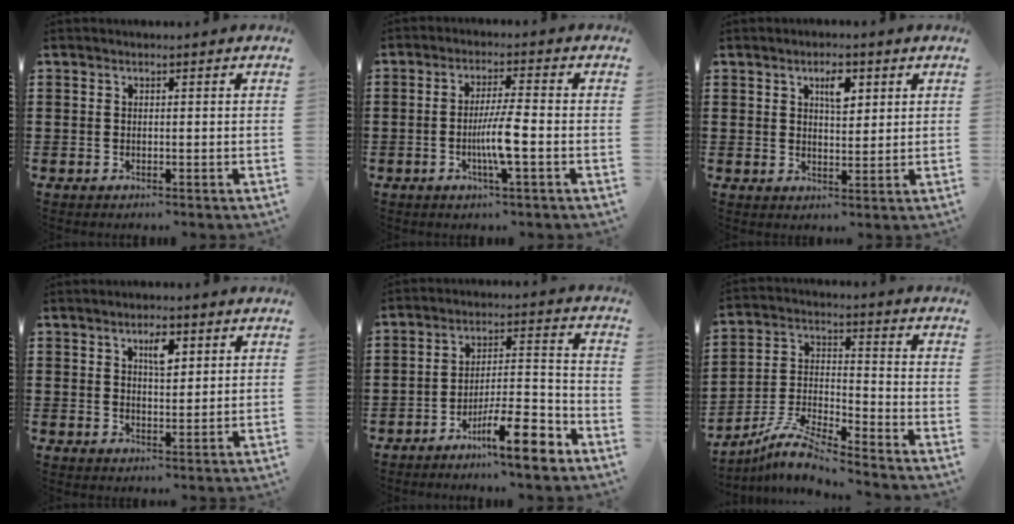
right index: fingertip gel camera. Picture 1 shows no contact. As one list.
[{"total": 5.8, "force": [-1.6, 0.2, 5.6], "torque": [-0.109, -0.010, -0.034]}, {"total": 4.1, "force": [1.9, 1.8, 3.1], "torque": [-0.045, -0.001, 0.027]}, {"total": 4.0, "force": [1.9, 1.6, 3.1], "torque": [-0.051, 0.001, 0.028]}, {"total": 11.0, "force": [-8.0, 2.1, 7.3], "torque": [-0.115, 0.023, -0.143]}, {"total": 8.1, "force": [-7.6, 0.3, 2.7], "torque": [-0.069, 0.001, -0.154]}]